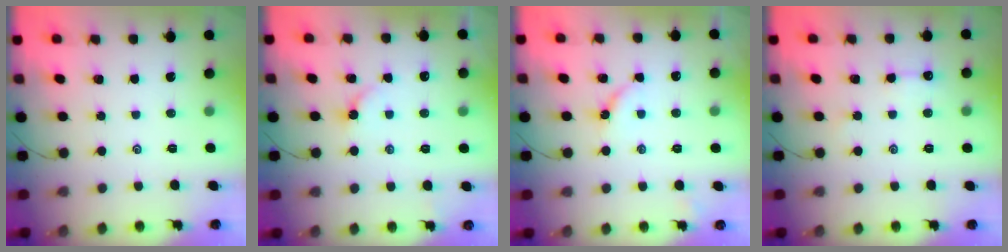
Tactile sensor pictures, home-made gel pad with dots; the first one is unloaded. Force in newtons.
{"total": 2.7, "press": 2.7, "slide": 0.4}
{"total": 4.1, "press": 4.0, "slide": 0.6}
{"total": 3.0, "press": 3.0, "slide": 0.4}